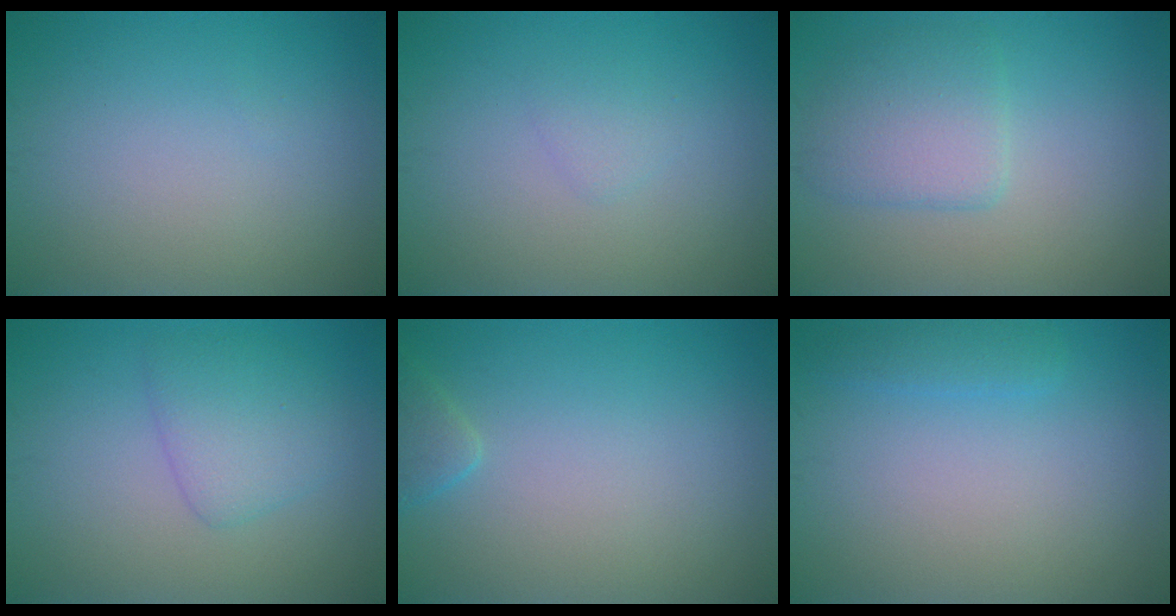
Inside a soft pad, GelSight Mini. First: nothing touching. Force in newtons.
{"total": 1.0, "press": 1.0, "slide": 0.1}
{"total": 3.6, "press": 3.6, "slide": 0.2}
{"total": 3.0, "press": 3.0, "slide": 0.2}
{"total": 1.4, "press": 1.4, "slide": 0.2}
{"total": 1.4, "press": 1.4, "slide": 0.1}